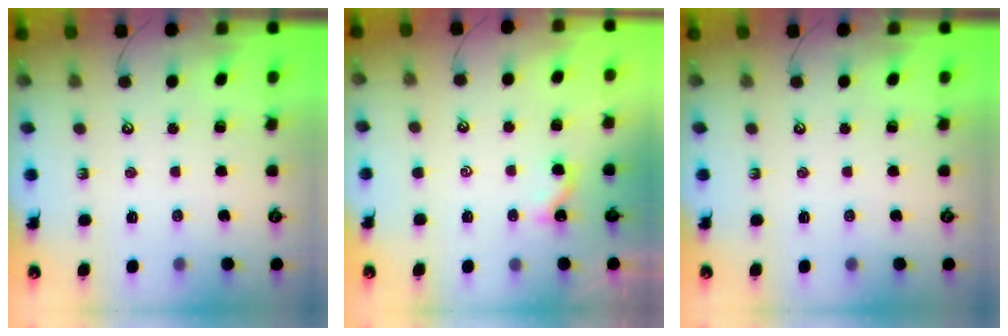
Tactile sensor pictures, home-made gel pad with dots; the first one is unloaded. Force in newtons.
{"total": 0.8, "press": 0.7, "slide": 0.2}
{"total": 0.0}